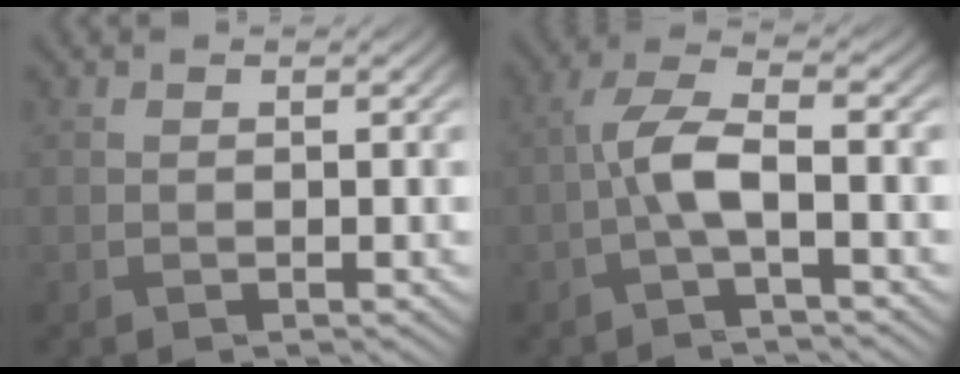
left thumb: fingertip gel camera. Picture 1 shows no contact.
{"total": 5.3, "force": [-1.4, 1.5, 4.9], "torque": [-0.106, 0.015, -0.039]}